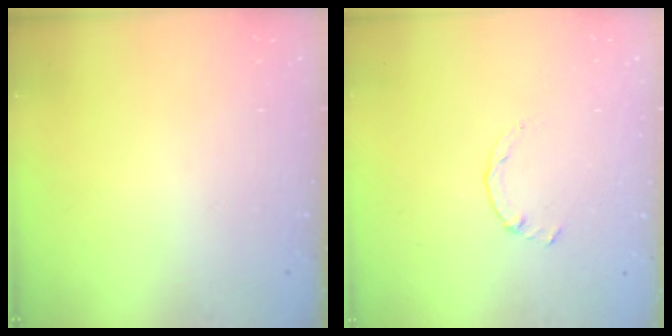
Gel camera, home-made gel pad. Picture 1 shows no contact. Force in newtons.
{"total": 0.9, "press": 0.9, "slide": 0.3}